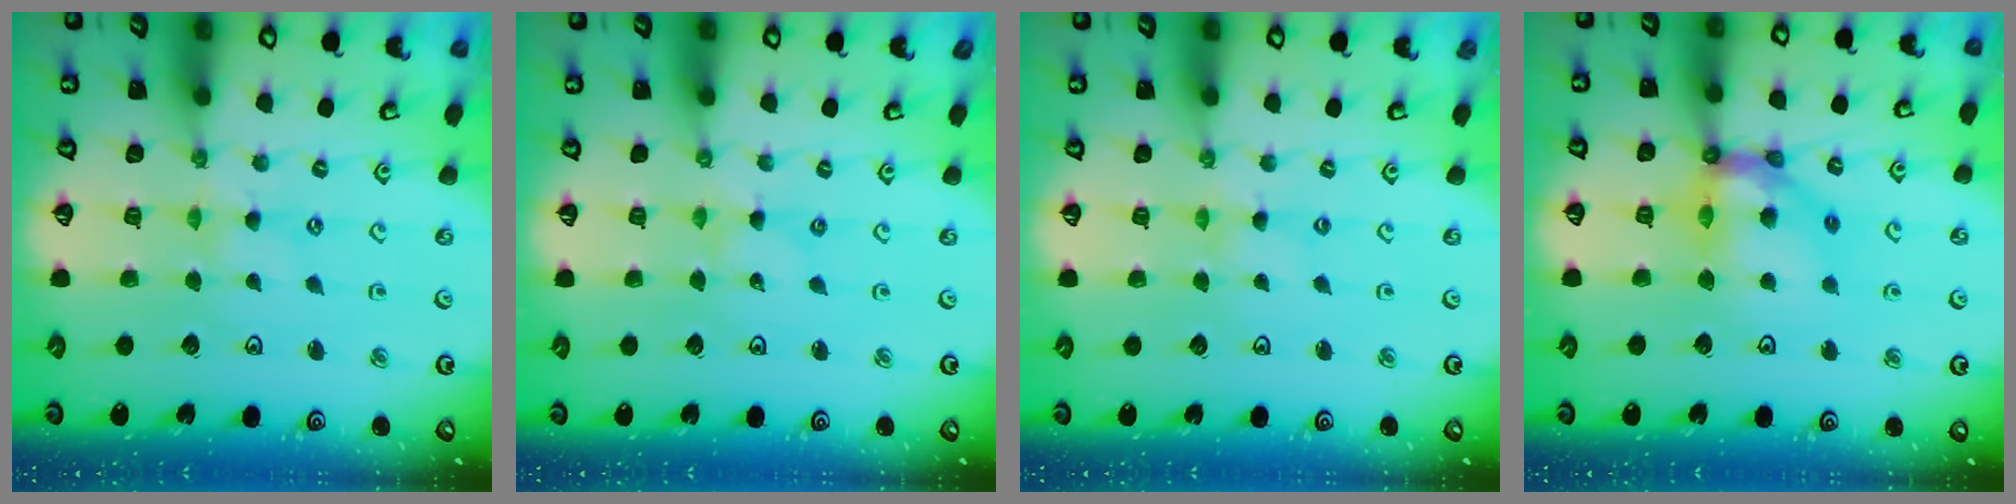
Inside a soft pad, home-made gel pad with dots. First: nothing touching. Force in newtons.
{"total": 0.0}
{"total": 0.0}
{"total": 12.6, "press": 12.6, "slide": 1.5}